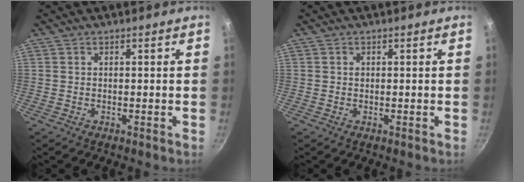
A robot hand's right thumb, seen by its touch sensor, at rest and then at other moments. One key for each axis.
{"total": 0.6, "fx": 0.2, "fy": 0.5, "fz": 0.3, "tx": -0.004, "ty": 0.000, "tz": 0.003}